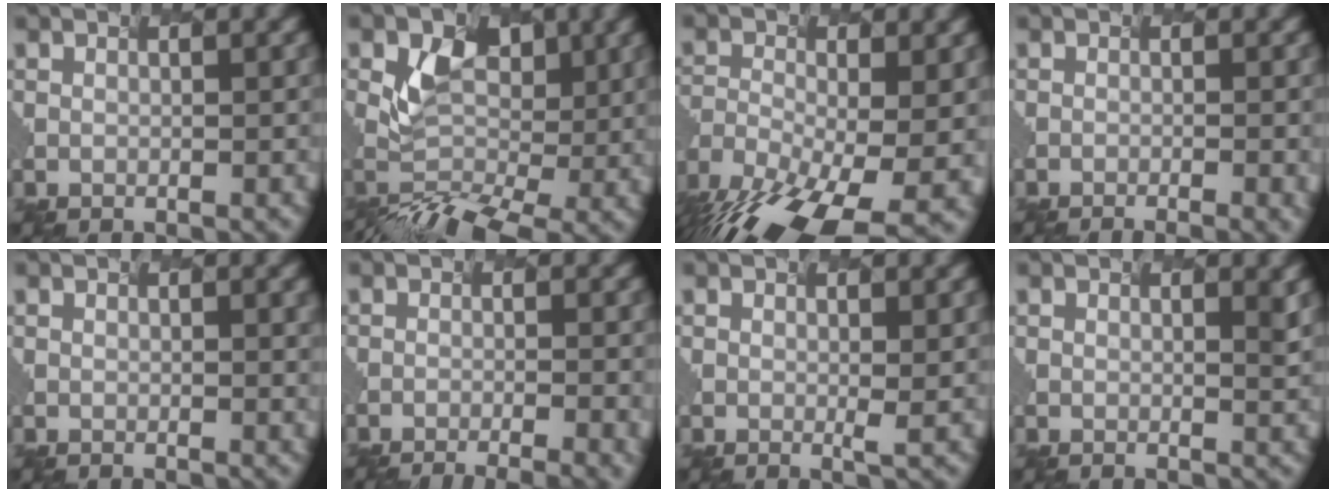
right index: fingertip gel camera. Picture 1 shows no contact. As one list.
[{"total": 4.4, "force": [-1.8, 2.8, 2.9], "torque": [-0.065, 0.003, -0.031]}, {"total": 13.9, "force": [-9.5, 4.5, 9.2], "torque": [-0.199, -0.039, -0.133]}, {"total": 3.9, "force": [-1.4, 1.6, 3.3], "torque": [-0.013, 0.002, -0.005]}, {"total": 1.4, "force": [0.4, 0.4, 1.3], "torque": [-0.010, 0.000, 0.006]}, {"total": 6.5, "force": [-3.7, 2.1, 4.9], "torque": [-0.039, 0.006, -0.030]}, {"total": 0.6, "force": [0.1, -0.2, 0.6], "torque": [-0.014, -0.005, 0.008]}, {"total": 0.8, "force": [0.5, 0.0, 0.6], "torque": [-0.006, -0.003, 0.009]}]